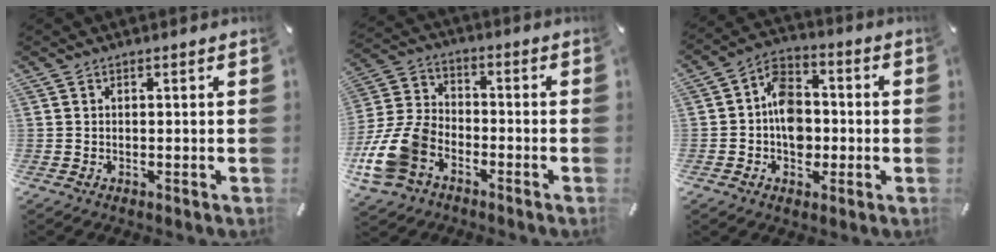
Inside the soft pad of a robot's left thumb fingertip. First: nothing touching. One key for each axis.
{"total": 13.5, "fx": -6.7, "fy": 9.4, "fz": 7.0, "tx": -0.161, "ty": 0.040, "tz": -0.125}
{"total": 9.7, "fx": -1.5, "fy": 7.8, "fz": 5.6, "tx": -0.091, "ty": 0.018, "tz": -0.024}